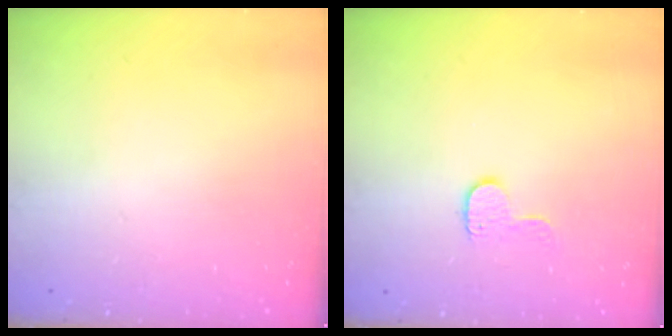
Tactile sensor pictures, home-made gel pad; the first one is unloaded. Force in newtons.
{"total": 7.4, "press": 7.4, "slide": 0.4}